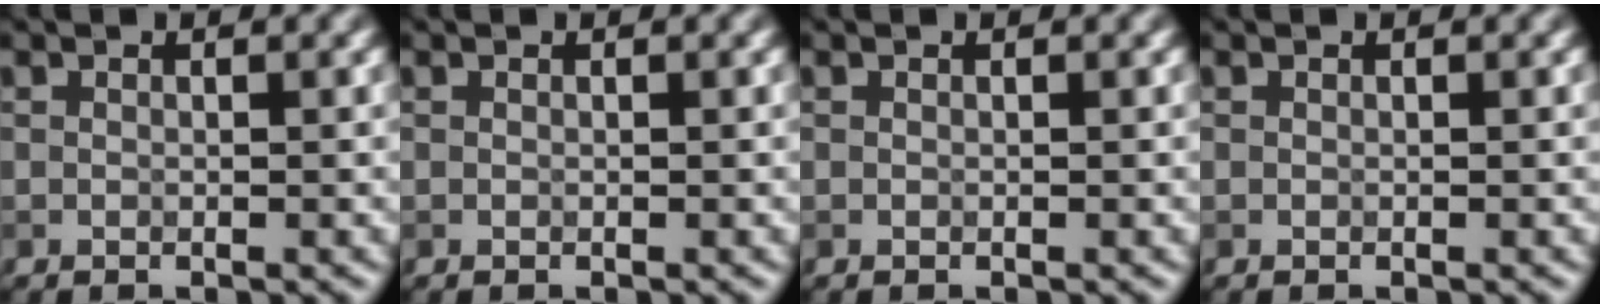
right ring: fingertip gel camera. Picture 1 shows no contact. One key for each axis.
{"total": 0.0}
{"total": 0.0}
{"total": 0.0}